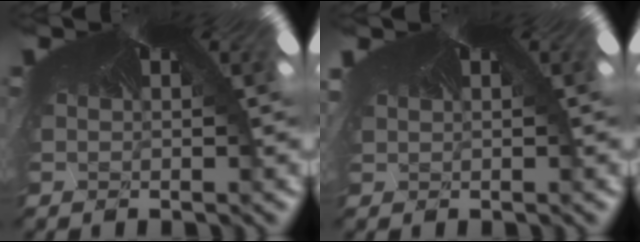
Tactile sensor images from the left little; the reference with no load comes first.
{"total": 1.2, "force": [0.1, 0.7, 1.0], "torque": [-0.031, 0.002, 0.009]}